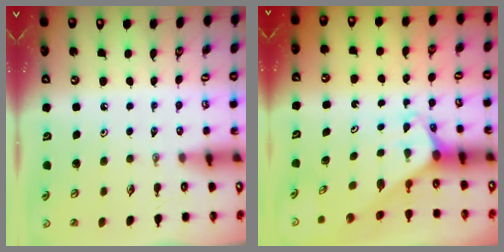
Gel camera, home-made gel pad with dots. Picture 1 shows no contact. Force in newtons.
{"total": 2.0, "press": 2.0, "slide": 0.1}